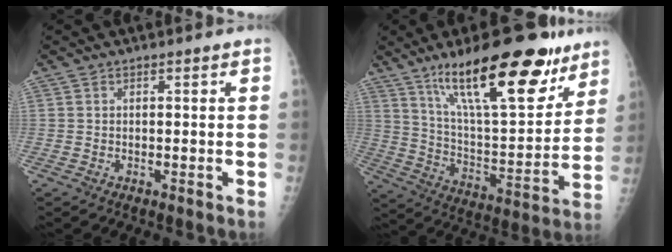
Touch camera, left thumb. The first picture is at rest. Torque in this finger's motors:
{"motor_torque": [0.90, 0.23, 1.42, -1.35, 0.12]}